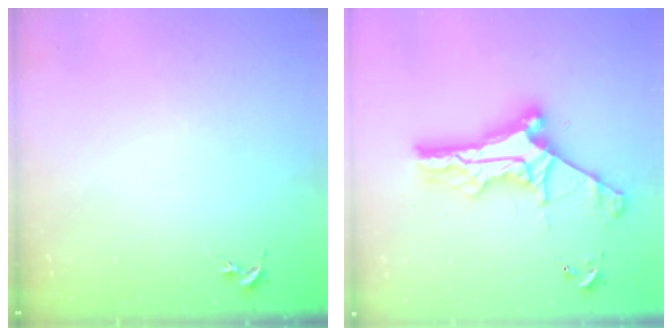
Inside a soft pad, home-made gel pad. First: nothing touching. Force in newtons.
{"total": 10.1, "press": 10.0, "slide": 1.1}